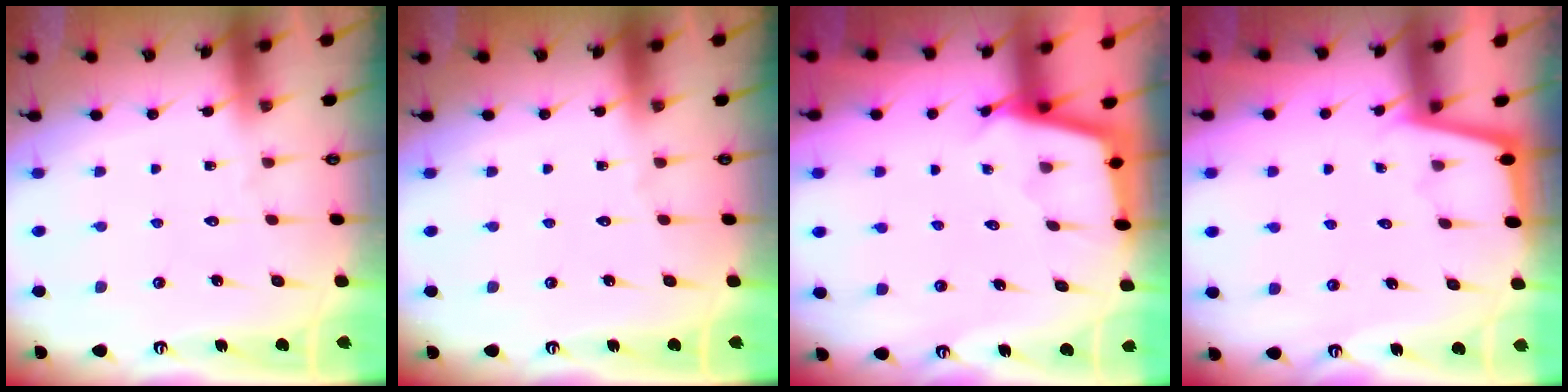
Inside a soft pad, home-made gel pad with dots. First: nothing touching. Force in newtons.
{"total": 0.0}
{"total": 2.2, "press": 2.2, "slide": 0.2}
{"total": 1.7, "press": 1.7, "slide": 0.2}